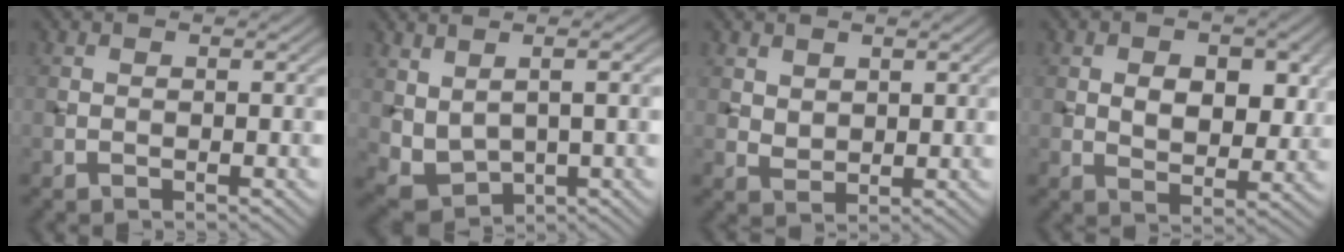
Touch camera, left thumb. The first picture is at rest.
{"total": 6.4, "force": [1.2, 3.2, 5.4], "torque": [-0.130, -0.009, 0.034]}
{"total": 2.3, "force": [1.5, 1.5, 0.9], "torque": [-0.023, -0.005, 0.034]}
{"total": 7.1, "force": [1.6, 4.5, 5.3], "torque": [-0.079, -0.006, 0.024]}